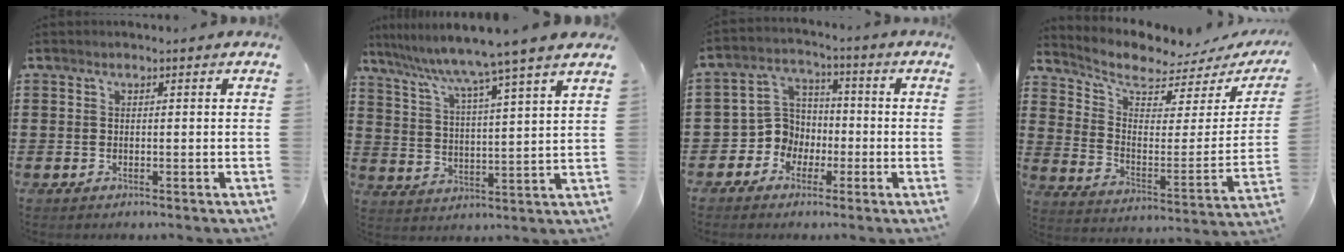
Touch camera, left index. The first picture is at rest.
{"total": 6.6, "force": [5.6, -1.8, 2.9], "torque": [-0.081, -0.049, 0.085]}
{"total": 6.7, "force": [-1.9, 6.1, 2.0], "torque": [-0.076, 0.005, -0.043]}
{"total": 5.0, "force": [4.3, 1.5, 2.0], "torque": [-0.068, -0.040, 0.071]}